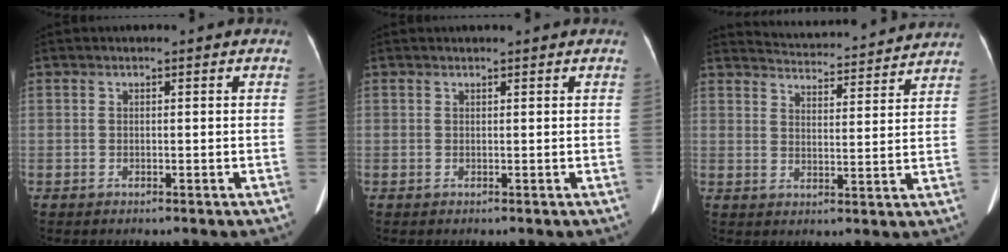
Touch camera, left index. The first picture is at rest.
{"total": 2.2, "force": [2.0, 0.0, 0.8], "torque": [-0.010, 0.007, 0.023]}
{"total": 16.1, "force": [15.6, 1.5, 3.7], "torque": [-0.055, -0.012, 0.198]}